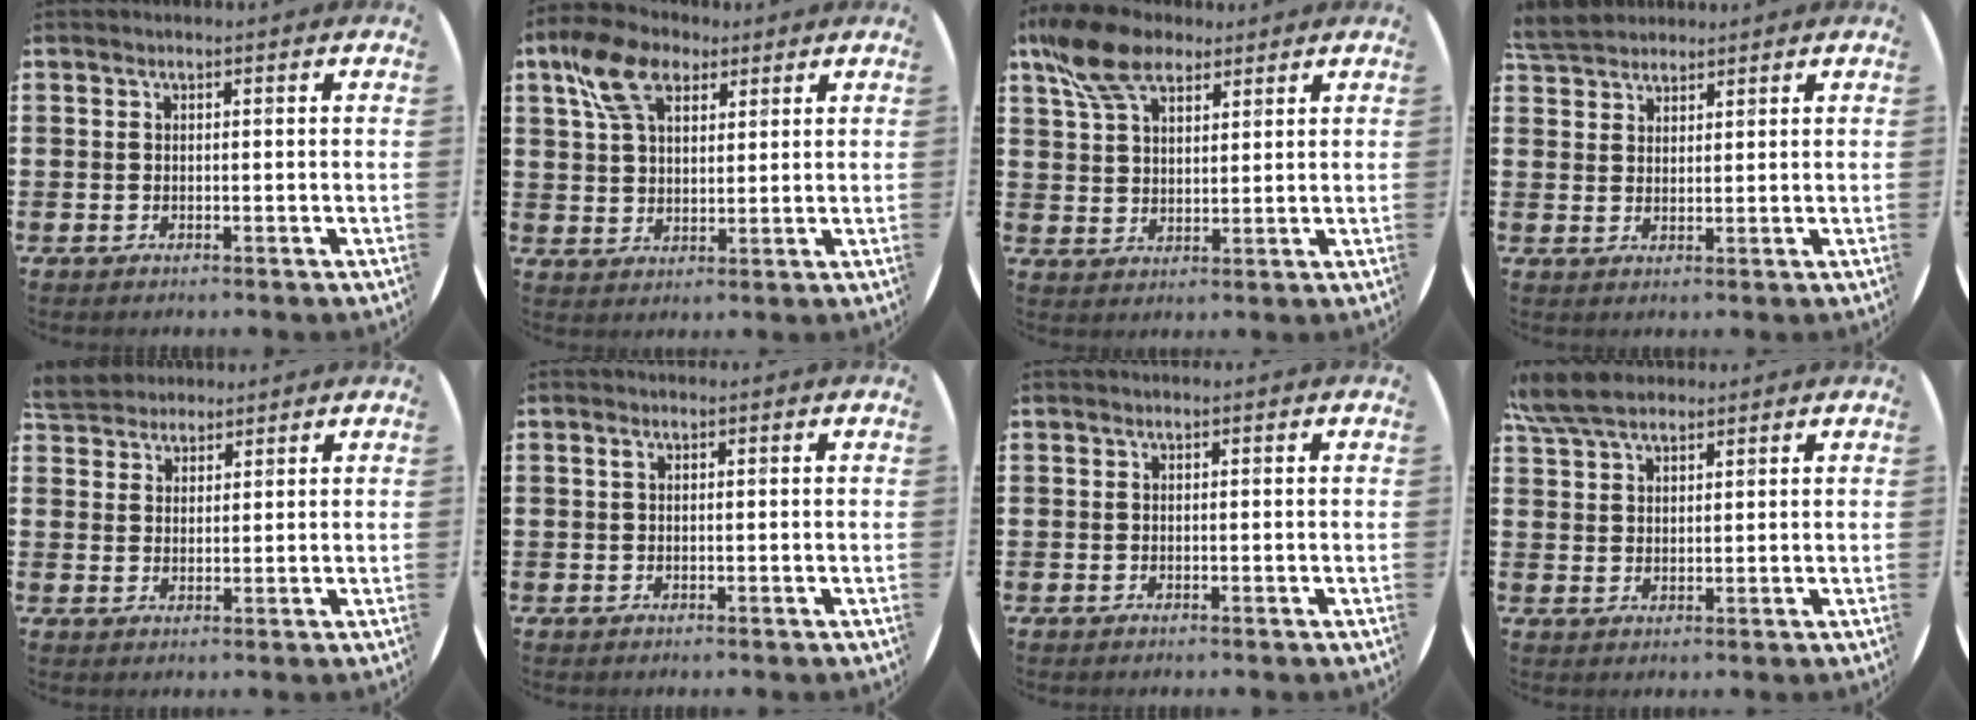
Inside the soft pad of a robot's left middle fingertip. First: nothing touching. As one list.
[{"total": 8.6, "force": [5.3, 5.0, 4.6], "torque": [-0.103, 0.007, 0.099]}, {"total": 8.7, "force": [6.3, 4.3, 4.3], "torque": [-0.097, -0.004, 0.116]}, {"total": 4.3, "force": [4.0, 1.4, 0.6], "torque": [-0.024, -0.002, 0.078]}, {"total": 4.2, "force": [4.0, 1.4, -0.1], "torque": [-0.013, -0.004, 0.078]}, {"total": 0.7, "force": [0.3, 0.5, 0.4], "torque": [-0.003, -0.001, 0.005]}, {"total": 0.0}, {"total": 6.0, "force": [5.0, 2.0, 2.6], "torque": [-0.064, -0.003, 0.096]}]